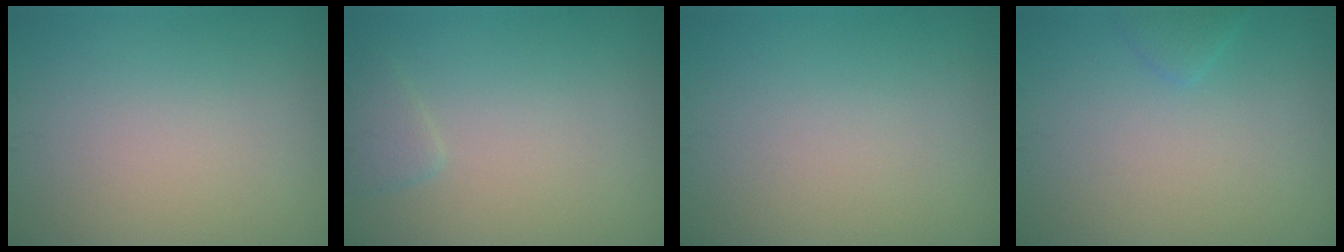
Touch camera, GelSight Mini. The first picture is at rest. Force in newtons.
{"total": 1.3, "press": 1.3, "slide": 0.1}
{"total": 0.0}
{"total": 1.0, "press": 1.0, "slide": 0.1}